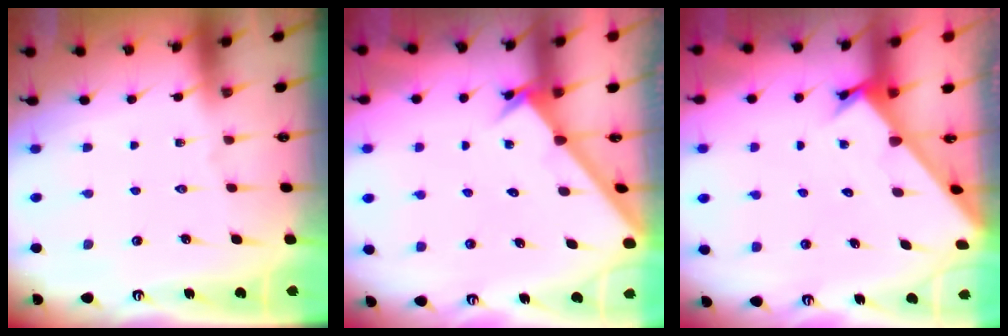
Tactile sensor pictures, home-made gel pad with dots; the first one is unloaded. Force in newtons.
{"total": 1.8, "press": 1.8, "slide": 0.2}
{"total": 2.2, "press": 2.2, "slide": 0.2}